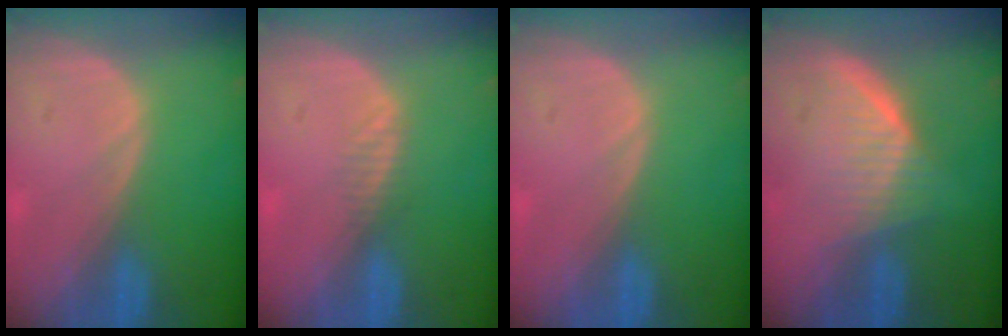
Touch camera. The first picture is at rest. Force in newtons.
{"total": 1.3, "press": 1.1, "slide": 0.7}
{"total": 0.0}
{"total": 5.7, "press": 5.6, "slide": 0.8}